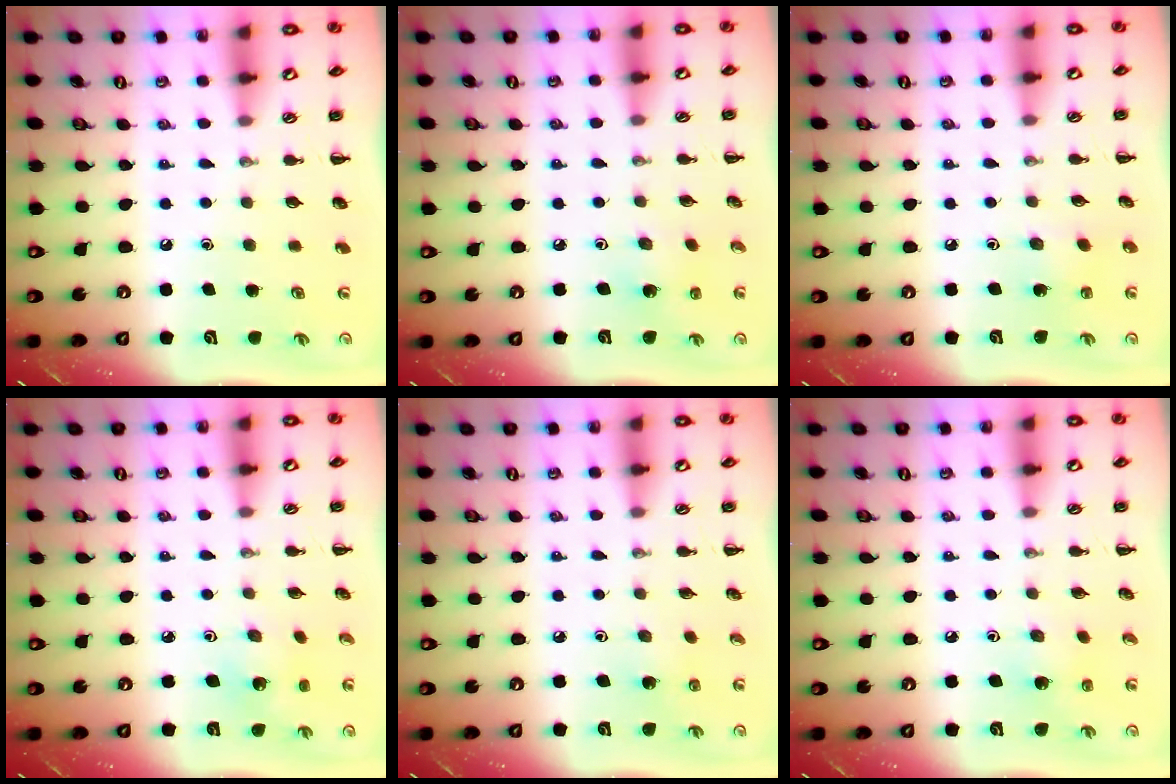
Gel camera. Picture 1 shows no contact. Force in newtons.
{"total": 2.1, "press": 2.0, "slide": 0.7}
{"total": 2.7, "press": 2.6, "slide": 0.8}
{"total": 1.8, "press": 1.6, "slide": 0.7}
{"total": 1.9, "press": 1.9, "slide": 0.4}
{"total": 2.9, "press": 2.7, "slide": 0.9}